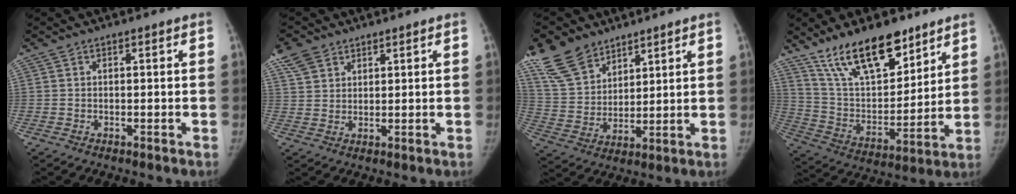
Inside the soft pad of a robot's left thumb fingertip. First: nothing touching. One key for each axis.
{"total": 5.4, "fx": 3.7, "fy": 3.4, "fz": 2.0, "tx": -0.032, "ty": -0.005, "tz": 0.080}
{"total": 13.3, "fx": 9.6, "fy": 7.5, "fz": 5.4, "tx": -0.088, "ty": -0.032, "tz": 0.198}
{"total": 19.5, "fx": 13.9, "fy": 8.0, "fz": 11.1, "tx": -0.146, "ty": -0.072, "tz": 0.254}